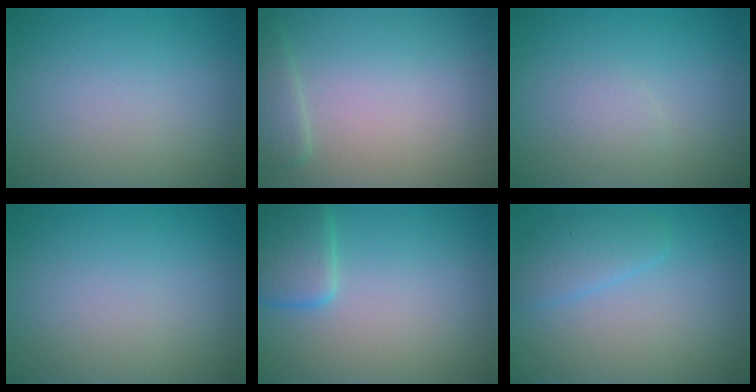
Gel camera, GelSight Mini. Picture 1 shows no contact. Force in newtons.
{"total": 1.2, "press": 1.2, "slide": 0.1}
{"total": 1.1, "press": 1.1, "slide": 0.1}
{"total": 0.0}
{"total": 3.3, "press": 3.3, "slide": 0.2}
{"total": 2.2, "press": 2.2, "slide": 0.2}